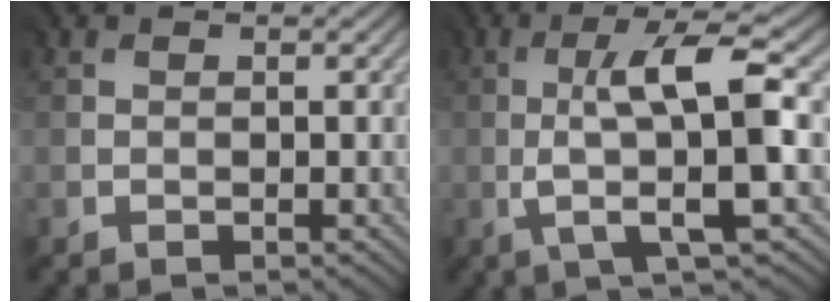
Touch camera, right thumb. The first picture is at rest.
{"total": 8.4, "force": [0.0, 1.2, 8.3], "torque": [-0.137, 0.017, -0.001]}